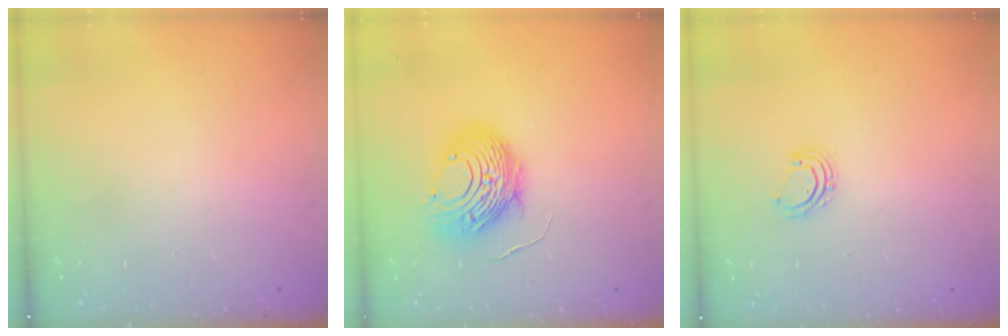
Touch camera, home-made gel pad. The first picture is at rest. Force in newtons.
{"total": 11.6, "press": 11.5, "slide": 1.2}
{"total": 3.9, "press": 3.9, "slide": 0.2}